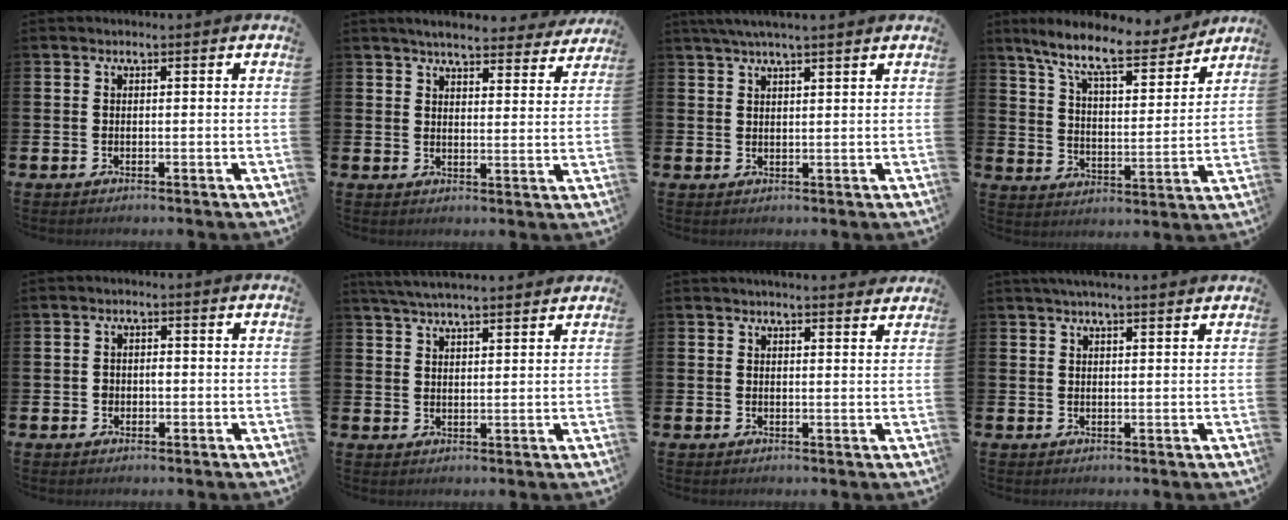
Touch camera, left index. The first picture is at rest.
{"total": 5.3, "force": [5.1, 0.8, 1.4], "torque": [-0.033, -0.026, 0.088]}
{"total": 3.5, "force": [3.1, 0.0, 1.6], "torque": [-0.037, -0.001, 0.057]}
{"total": 10.1, "force": [8.6, 2.1, 5.0], "torque": [-0.128, -0.046, 0.146]}
{"total": 1.5, "force": [-0.2, 1.3, 0.8], "torque": [-0.009, 0.005, -0.009]}
{"total": 4.7, "force": [4.5, 0.4, 1.2], "torque": [-0.035, -0.014, 0.083]}
{"total": 2.7, "force": [2.7, 0.1, 0.2], "torque": [-0.003, -0.015, 0.048]}
{"total": 2.8, "force": [2.6, 0.0, 0.9], "torque": [-0.023, -0.003, 0.048]}